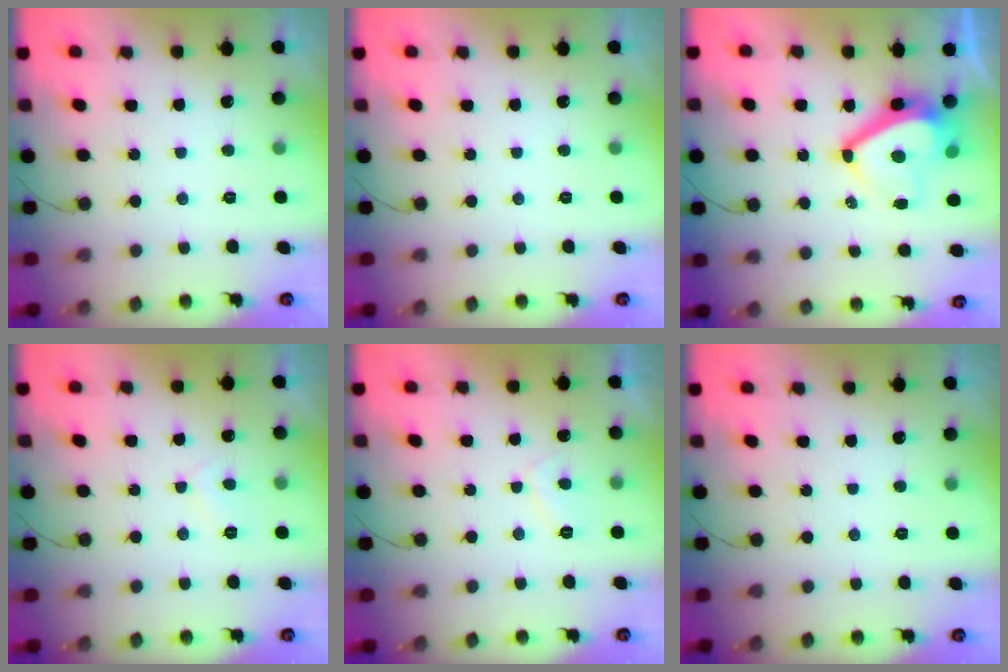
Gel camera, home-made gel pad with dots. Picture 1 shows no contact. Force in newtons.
{"total": 0.0}
{"total": 10.6, "press": 10.2, "slide": 2.7}
{"total": 3.9, "press": 3.8, "slide": 0.6}
{"total": 2.7, "press": 2.6, "slide": 0.8}
{"total": 0.0}